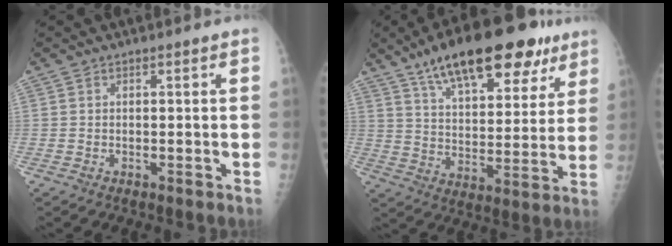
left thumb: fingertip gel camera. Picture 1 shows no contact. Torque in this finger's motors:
{"motor_torque": [0.64, 0.51, 1.42, -1.35, 0.12]}